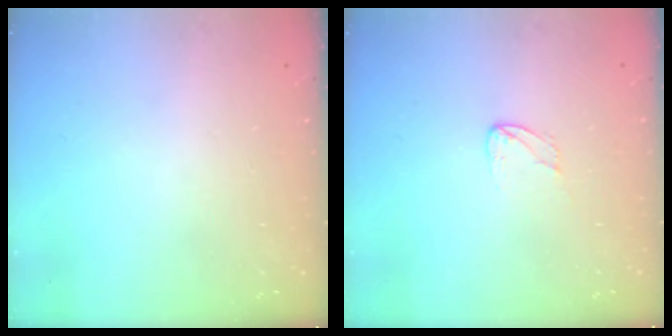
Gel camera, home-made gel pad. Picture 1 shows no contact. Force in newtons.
{"total": 3.6, "press": 3.6, "slide": 0.3}